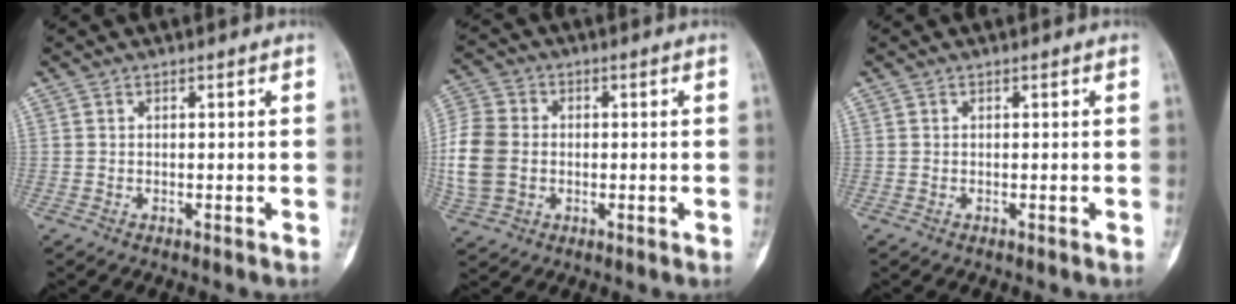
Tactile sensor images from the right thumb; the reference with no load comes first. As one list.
[{"total": 12.8, "force": [-0.9, 10.1, 7.8], "torque": [-0.178, 0.010, -0.018]}, {"total": 0.0}]